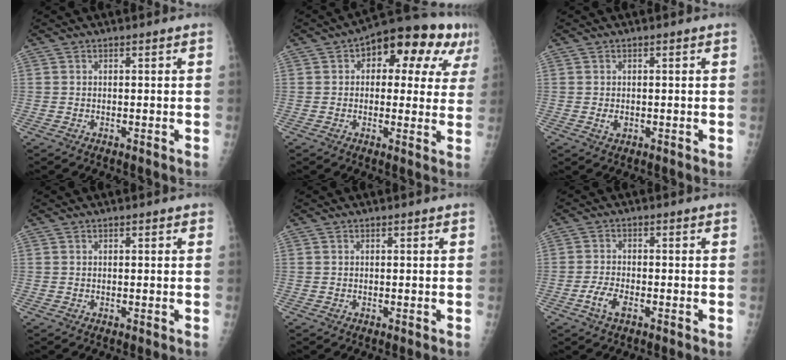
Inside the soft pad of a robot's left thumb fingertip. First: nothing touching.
{"total": 16.5, "force": [6.3, 8.3, 12.8], "torque": [-0.117, 0.017, 0.073]}
{"total": 1.5, "force": [-0.3, 1.0, 1.0], "torque": [-0.011, -0.002, -0.004]}
{"total": 0.7, "force": [0.3, 0.3, 0.6], "torque": [-0.007, 0.001, 0.002]}
{"total": 0.0}
{"total": 3.7, "force": [-2.1, 1.5, 2.6], "torque": [-0.059, 0.012, -0.040]}